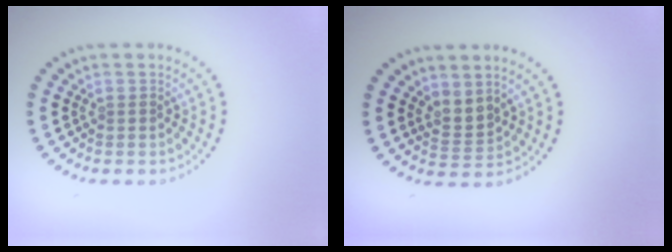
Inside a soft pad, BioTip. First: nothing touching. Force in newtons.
{"total": 1.9, "press": 1.3, "slide": 1.3}